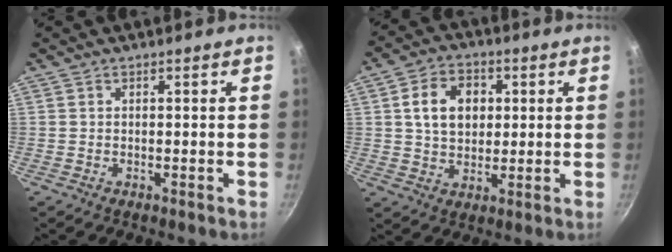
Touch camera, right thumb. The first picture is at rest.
{"total": 10.0, "force": [1.9, 7.4, 6.3], "torque": [-0.084, 0.005, 0.029]}